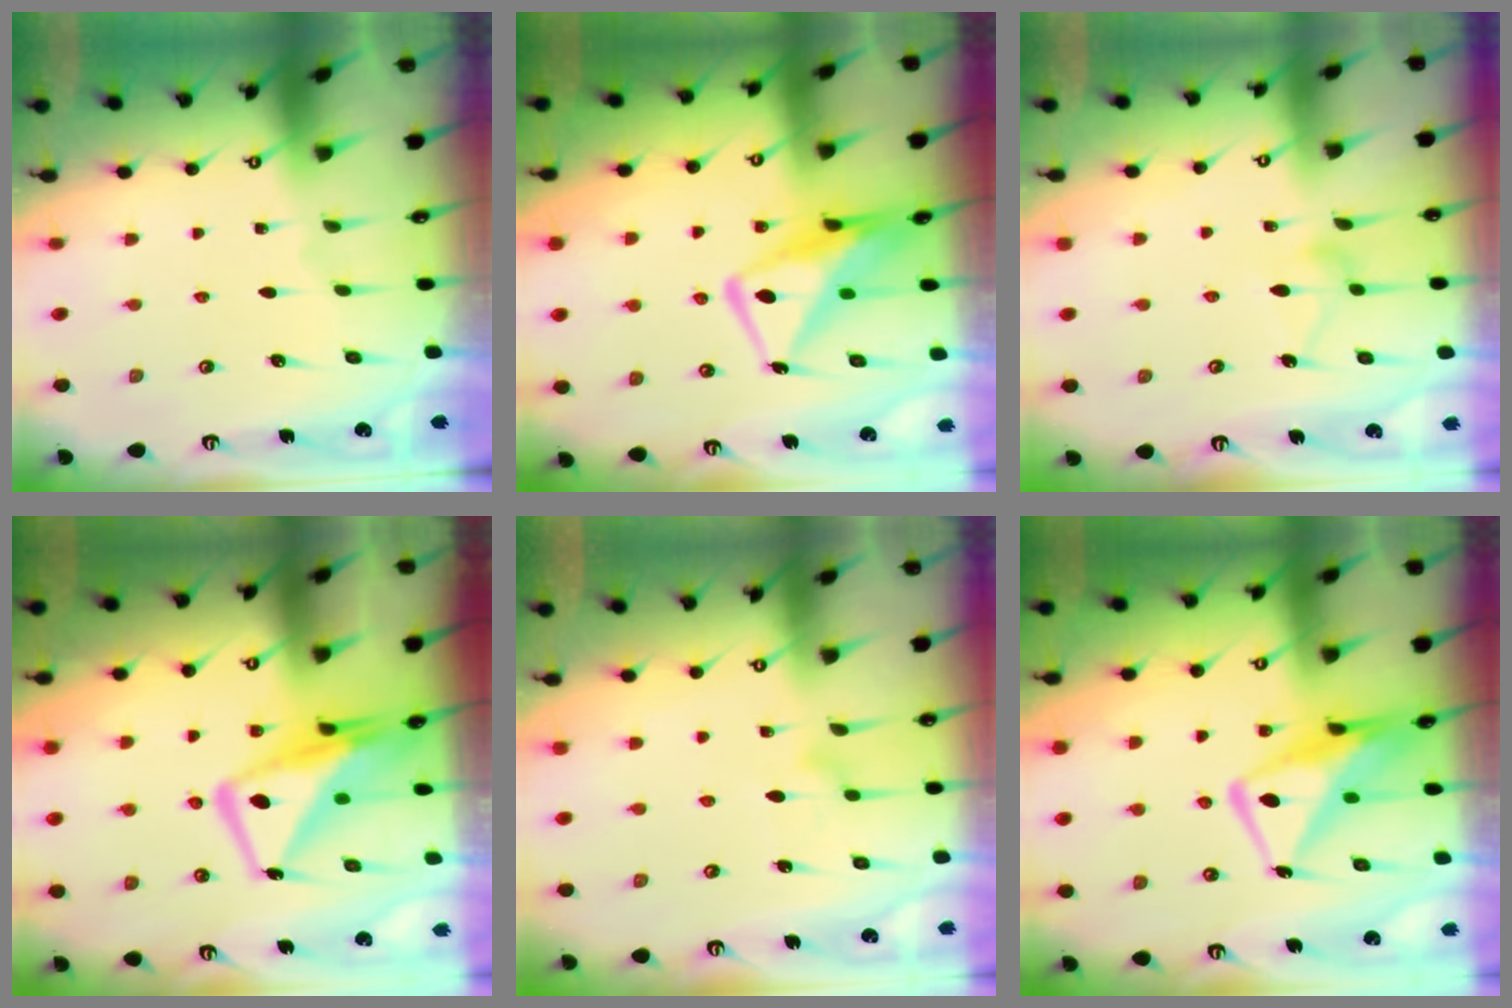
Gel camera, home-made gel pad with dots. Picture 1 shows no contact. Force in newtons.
{"total": 11.9, "press": 11.9, "slide": 1.1}
{"total": 7.5, "press": 7.5, "slide": 0.3}
{"total": 12.9, "press": 12.8, "slide": 1.4}
{"total": 9.8, "press": 9.8, "slide": 0.6}
{"total": 11.9, "press": 11.9, "slide": 1.1}